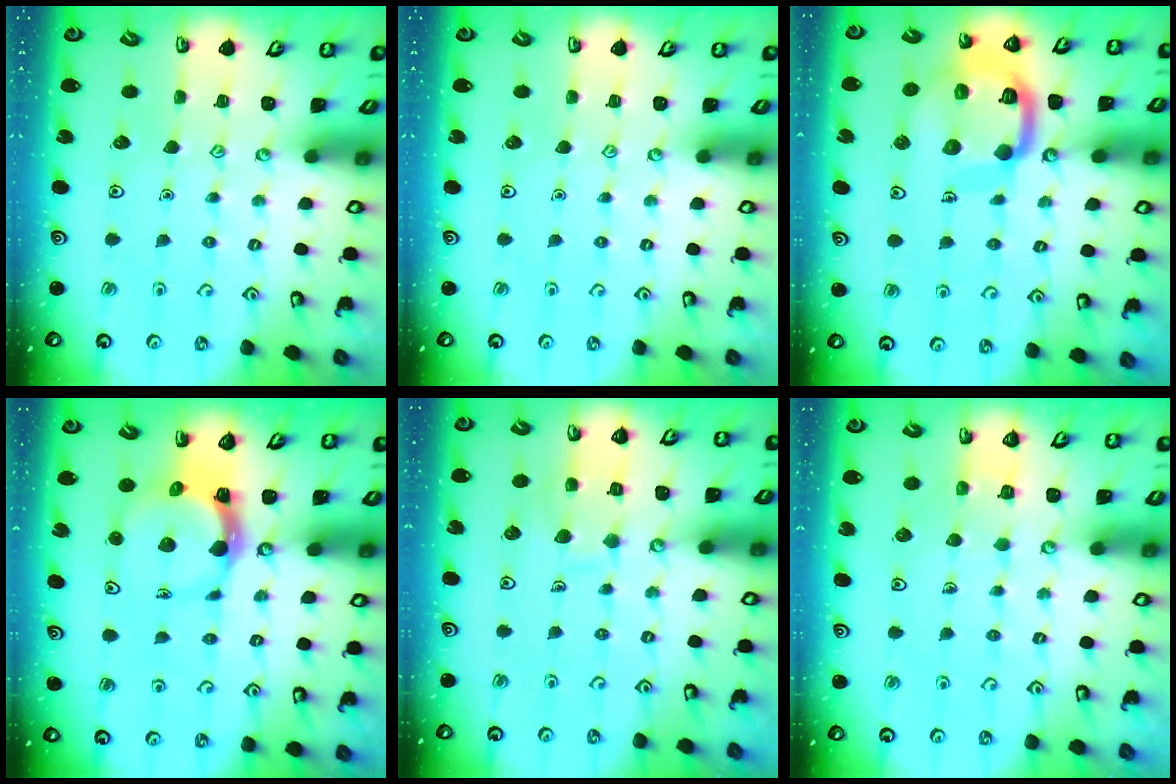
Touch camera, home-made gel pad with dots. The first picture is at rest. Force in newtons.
{"total": 0.0}
{"total": 18.2, "press": 18.1, "slide": 2.0}
{"total": 4.7, "press": 4.7, "slide": 0.7}
{"total": 8.9, "press": 8.9, "slide": 0.9}
{"total": 2.7, "press": 2.7, "slide": 0.1}